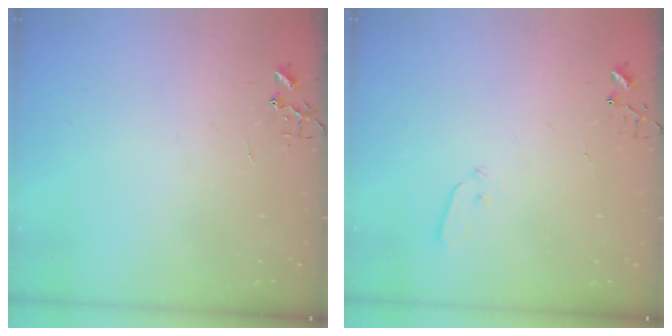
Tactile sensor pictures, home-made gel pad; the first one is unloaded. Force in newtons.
{"total": 3.5, "press": 3.4, "slide": 0.6}